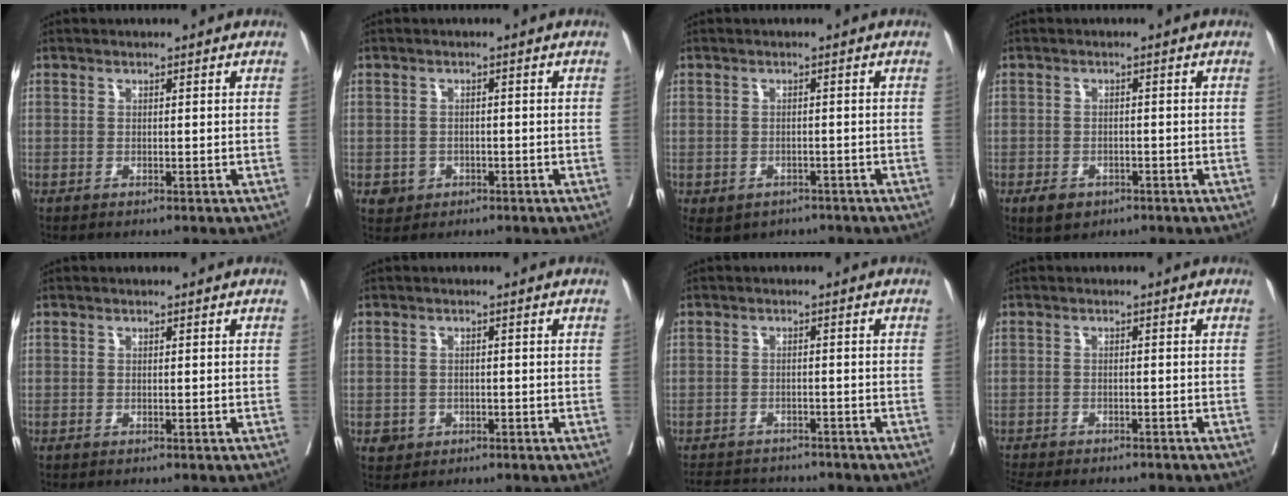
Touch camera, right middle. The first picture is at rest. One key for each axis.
{"total": 2.6, "fx": -1.0, "fy": 2.4, "fz": 0.5, "tx": -0.001, "ty": 0.007, "tz": -0.010}
{"total": 7.5, "fx": -4.9, "fy": 5.2, "fz": 2.2, "tx": -0.047, "ty": 0.003, "tz": -0.061}
{"total": 3.4, "fx": -2.1, "fy": 2.2, "fz": 1.5, "tx": -0.024, "ty": 0.000, "tz": -0.025}
{"total": 0.0}
{"total": 2.3, "fx": -0.9, "fy": 2.1, "fz": 0.4, "tx": 0.000, "ty": 0.007, "tz": -0.009}
{"total": 7.2, "fx": -6.8, "fy": 2.1, "fz": 1.2, "tx": -0.013, "ty": 0.003, "tz": -0.095}
{"total": 10.7, "fx": -9.7, "fy": 2.3, "fz": 4.1, "tx": -0.071, "ty": -0.008, "tz": -0.131}